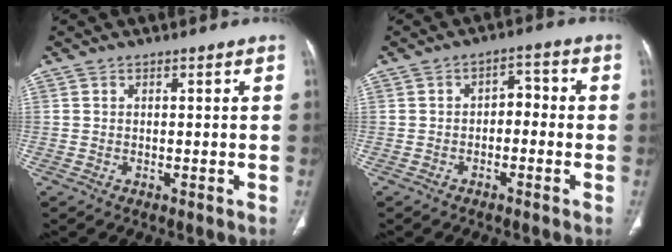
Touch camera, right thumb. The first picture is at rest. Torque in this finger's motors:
{"motor_torque": [0.06, -0.16, 0.11, 0.32, 0.08]}